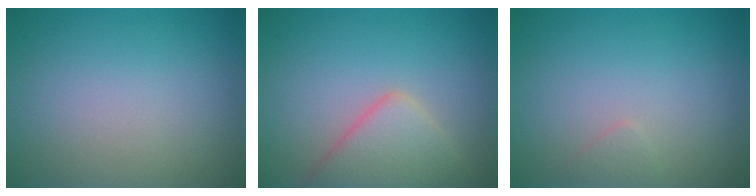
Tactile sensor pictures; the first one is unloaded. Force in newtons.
{"total": 4.4, "press": 4.4, "slide": 0.2}
{"total": 0.7, "press": 0.7, "slide": 0.0}